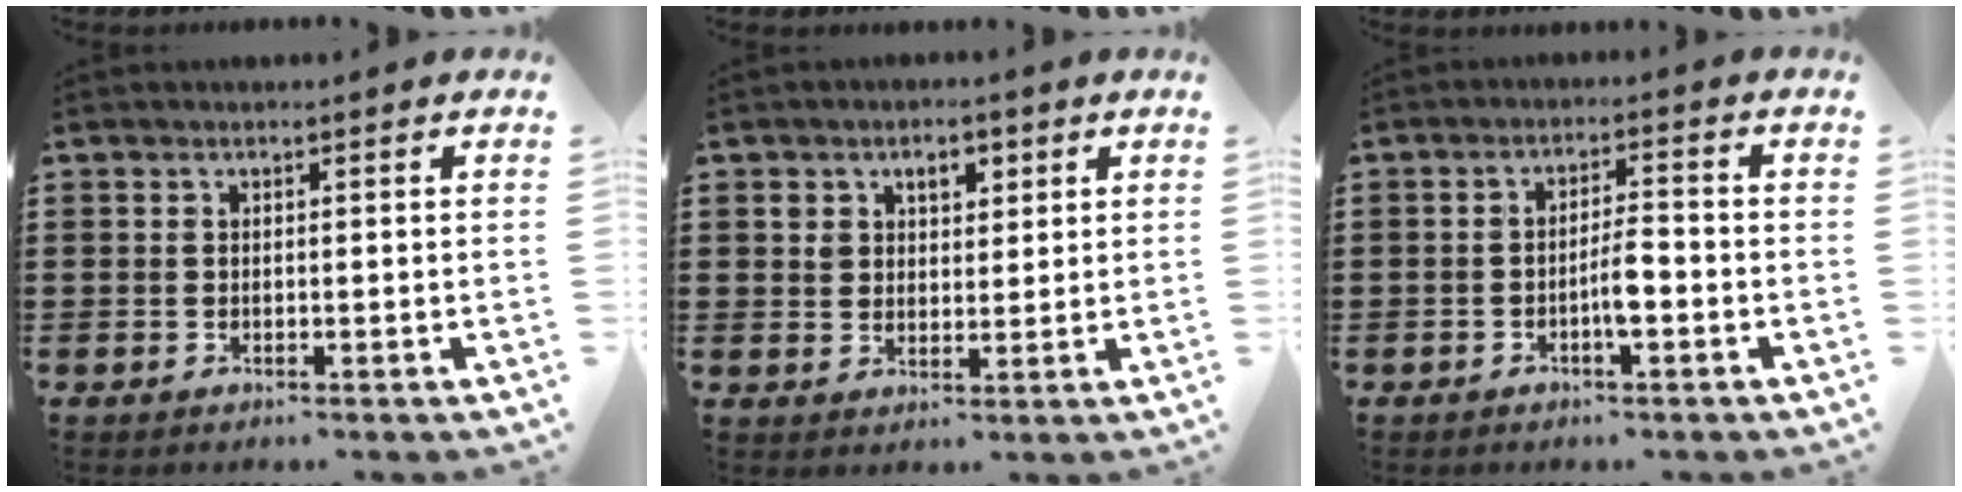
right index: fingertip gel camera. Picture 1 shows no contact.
{"total": 3.6, "force": [1.8, 2.8, 1.4], "torque": [-0.034, 0.011, 0.027]}
{"total": 4.0, "force": [-1.4, 0.8, 3.7], "torque": [-0.070, 0.002, -0.028]}